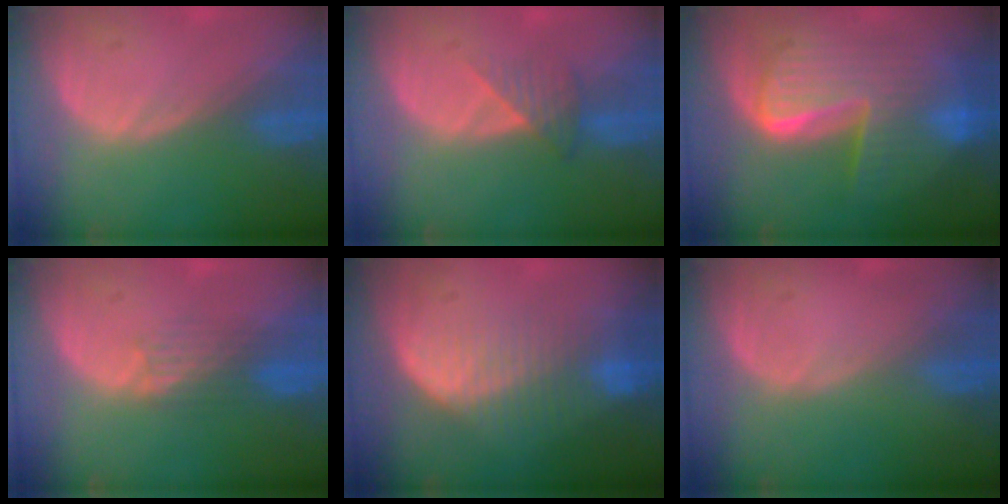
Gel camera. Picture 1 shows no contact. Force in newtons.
{"total": 3.5, "press": 3.1, "slide": 1.5}
{"total": 10.4, "press": 10.4, "slide": 1.0}
{"total": 3.5, "press": 3.1, "slide": 1.6}
{"total": 7.8, "press": 6.9, "slide": 3.7}
{"total": 0.0}